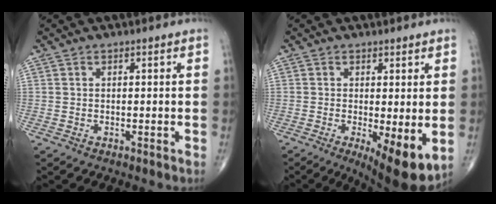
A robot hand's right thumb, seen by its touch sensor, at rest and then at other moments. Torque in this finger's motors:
{"motor_torque": [-0.12, 0.57, 0.14, -0.21, 0.04]}